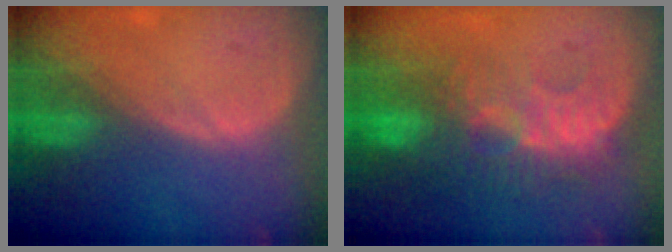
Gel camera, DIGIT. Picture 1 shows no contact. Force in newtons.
{"total": 9.6, "press": 9.0, "slide": 3.4}